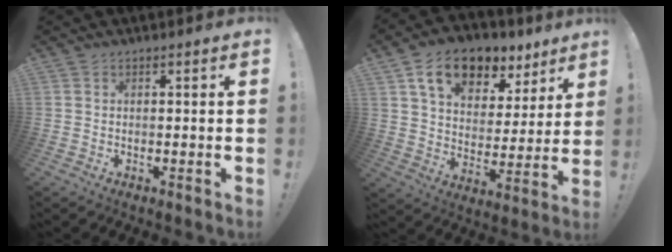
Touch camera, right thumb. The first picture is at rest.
{"total": 15.3, "force": [9.6, 9.0, 7.8], "torque": [-0.128, -0.050, 0.176]}